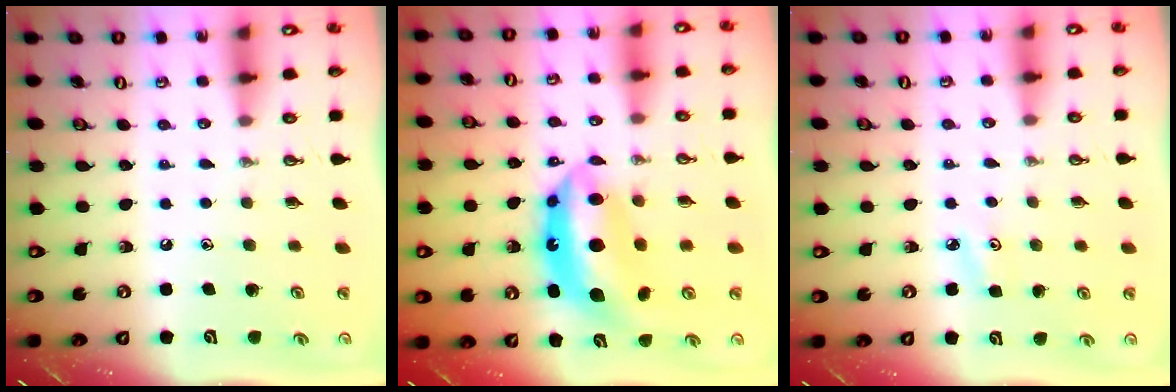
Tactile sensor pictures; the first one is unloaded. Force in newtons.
{"total": 13.2, "press": 13.1, "slide": 1.7}
{"total": 3.5, "press": 3.5, "slide": 0.3}